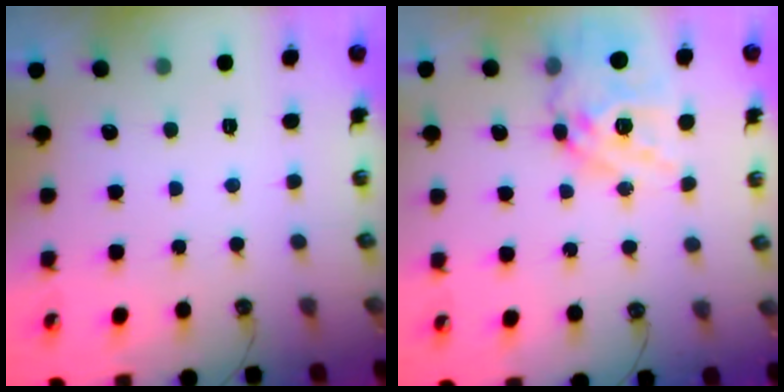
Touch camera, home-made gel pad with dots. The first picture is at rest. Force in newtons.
{"total": 18.0, "press": 17.9, "slide": 1.8}